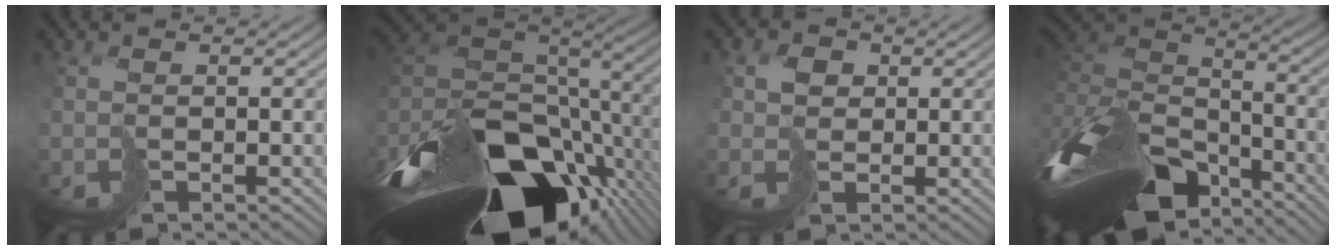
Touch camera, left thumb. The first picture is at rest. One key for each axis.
{"total": 18.8, "fx": -8.2, "fy": 10.6, "fz": 13.2, "tx": -0.302, "ty": -0.025, "tz": -0.124}
{"total": 3.0, "fx": 0.9, "fy": 2.5, "fz": 1.3, "tx": -0.024, "ty": 0.003, "tz": 0.015}
{"total": 15.8, "fx": -7.5, "fy": 8.6, "fz": 10.9, "tx": -0.271, "ty": -0.001, "tz": -0.127}